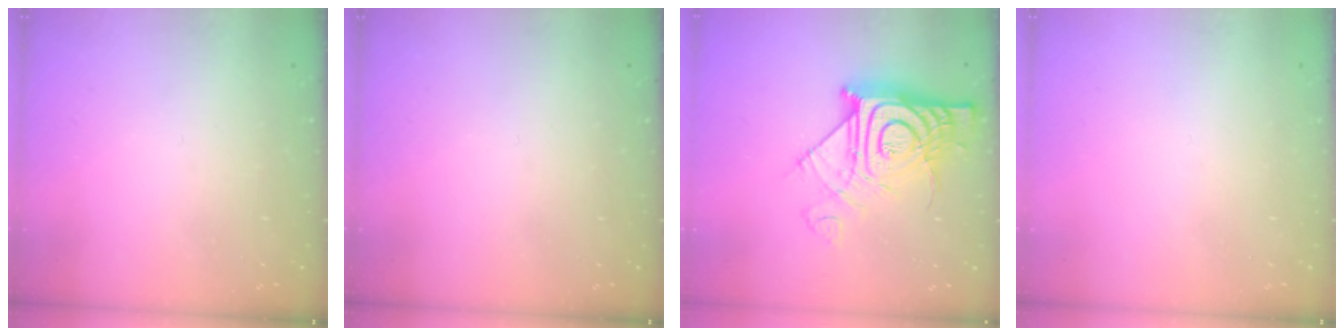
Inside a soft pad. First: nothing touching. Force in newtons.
{"total": 0.0}
{"total": 15.9, "press": 15.7, "slide": 1.9}
{"total": 1.5, "press": 1.5, "slide": 0.1}